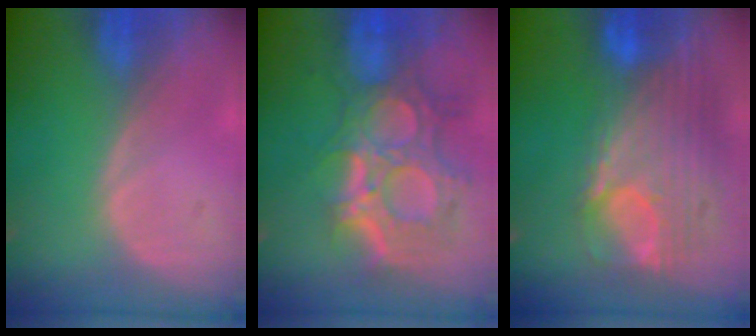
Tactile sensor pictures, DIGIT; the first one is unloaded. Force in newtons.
{"total": 12.1, "press": 10.8, "slide": 5.5}
{"total": 12.3, "press": 10.3, "slide": 6.6}